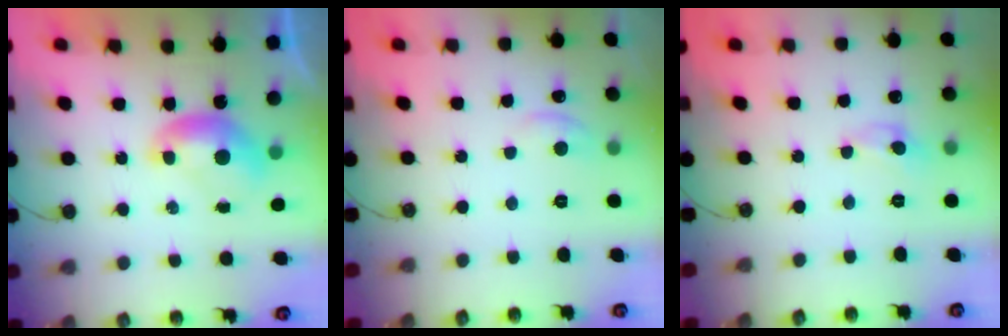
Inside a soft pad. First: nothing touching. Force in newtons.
{"total": 0.9, "press": 0.3, "slide": 0.8}
{"total": 0.0}